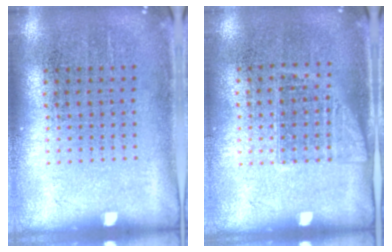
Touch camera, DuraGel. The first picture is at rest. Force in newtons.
{"total": 0.9, "press": 0.8, "slide": 0.5}